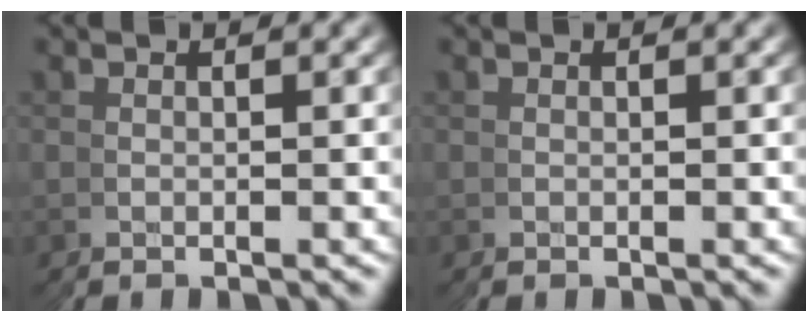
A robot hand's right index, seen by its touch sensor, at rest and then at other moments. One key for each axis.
{"total": 0.0}